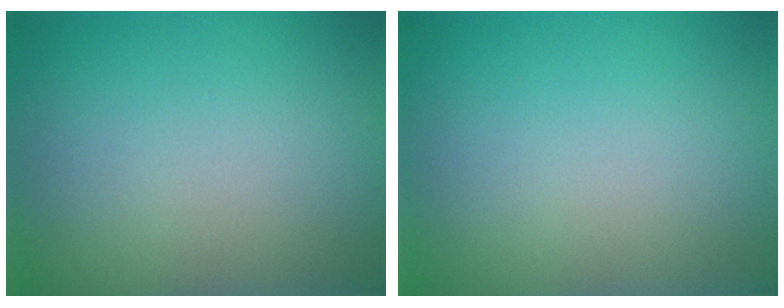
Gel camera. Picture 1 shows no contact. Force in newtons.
{"total": 0.0}